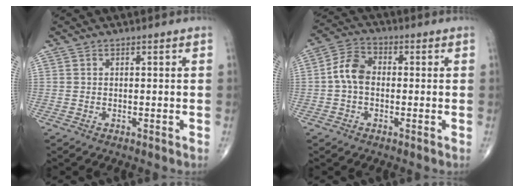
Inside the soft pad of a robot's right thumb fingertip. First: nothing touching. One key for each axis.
{"total": 6.5, "fx": -0.5, "fy": 4.5, "fz": 4.6, "tx": -0.083, "ty": 0.021, "tz": -0.021}